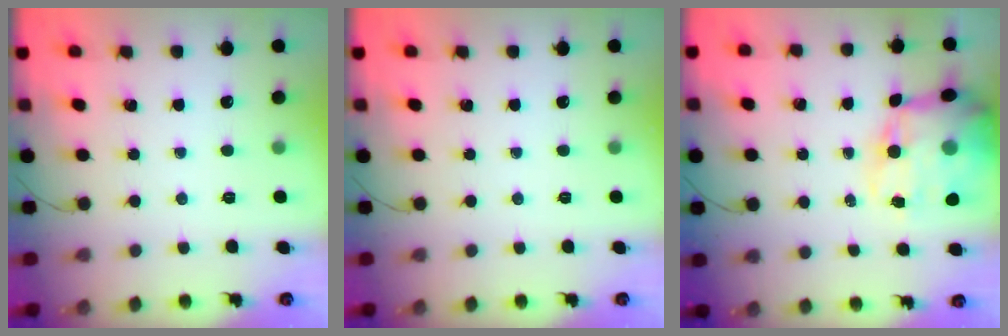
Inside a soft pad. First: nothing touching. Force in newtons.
{"total": 0.0}
{"total": 17.7, "press": 17.2, "slide": 4.2}